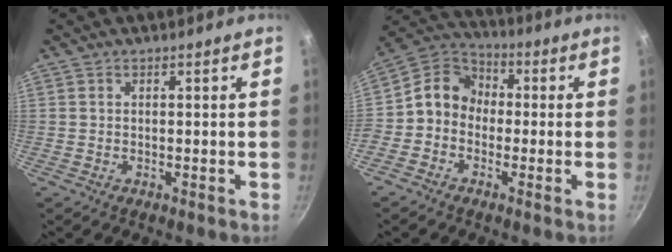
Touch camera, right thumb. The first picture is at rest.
{"total": 10.0, "force": [-0.7, 8.4, 5.3], "torque": [-0.064, 0.038, -0.042]}